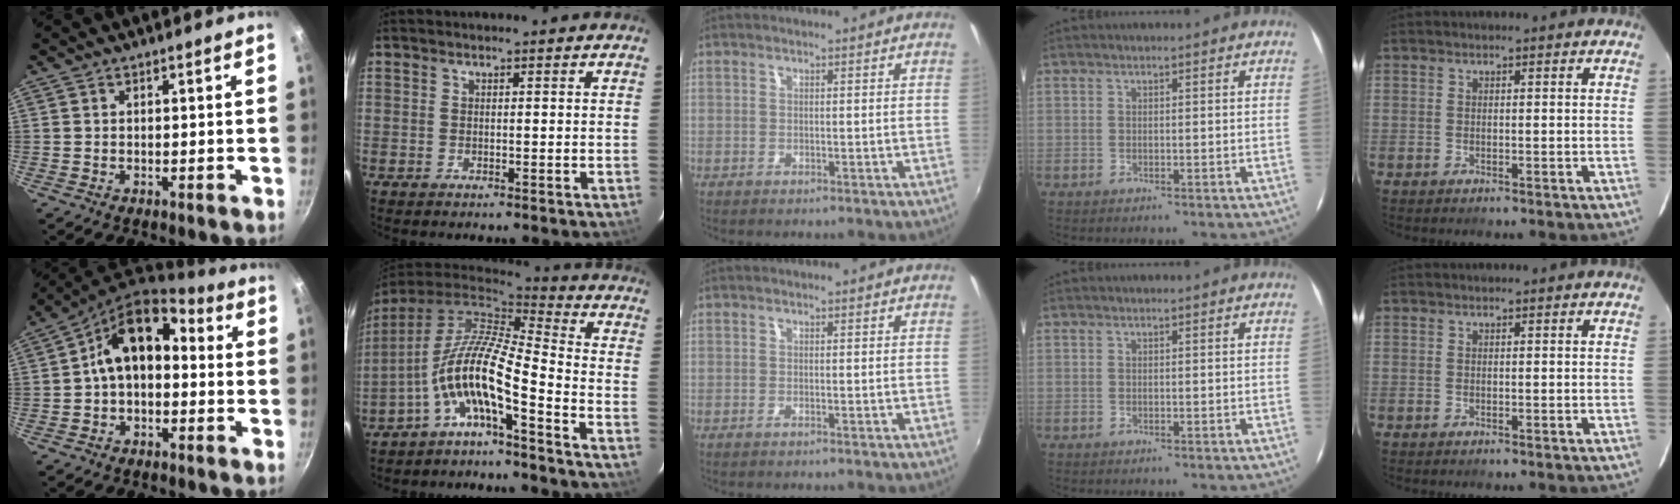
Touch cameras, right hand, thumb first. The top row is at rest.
{"thumb": {"total": 11.7, "force": [0.5, 7.8, 8.7], "torque": [-0.118, 0.045, -0.011]}, "index": {"total": 12.0, "force": [-5.5, 1.8, 10.5], "torque": [-0.195, 0.000, -0.112]}}